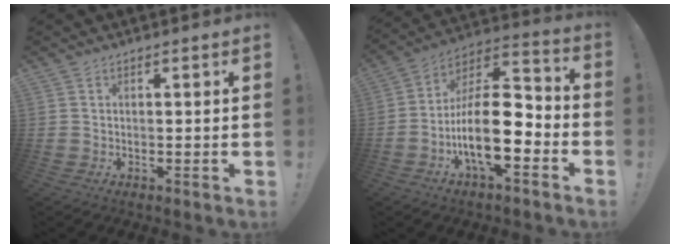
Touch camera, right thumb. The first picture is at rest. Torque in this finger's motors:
{"motor_torque": [2.41, 2.60, 1.68, -1.09, 0.71]}